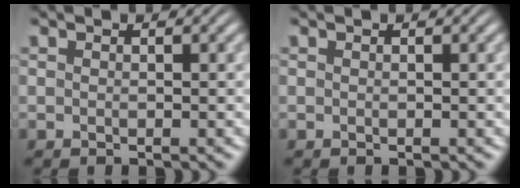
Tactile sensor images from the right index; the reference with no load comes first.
{"total": 0.0}